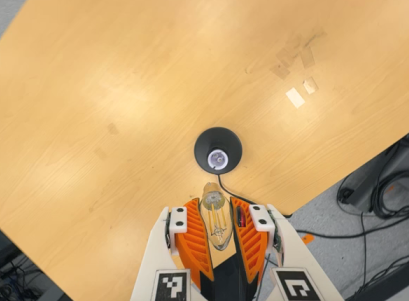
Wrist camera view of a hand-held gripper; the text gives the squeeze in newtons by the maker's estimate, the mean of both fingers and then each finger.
{"total": 20.9, "left": 25.9, "right": 15.8}